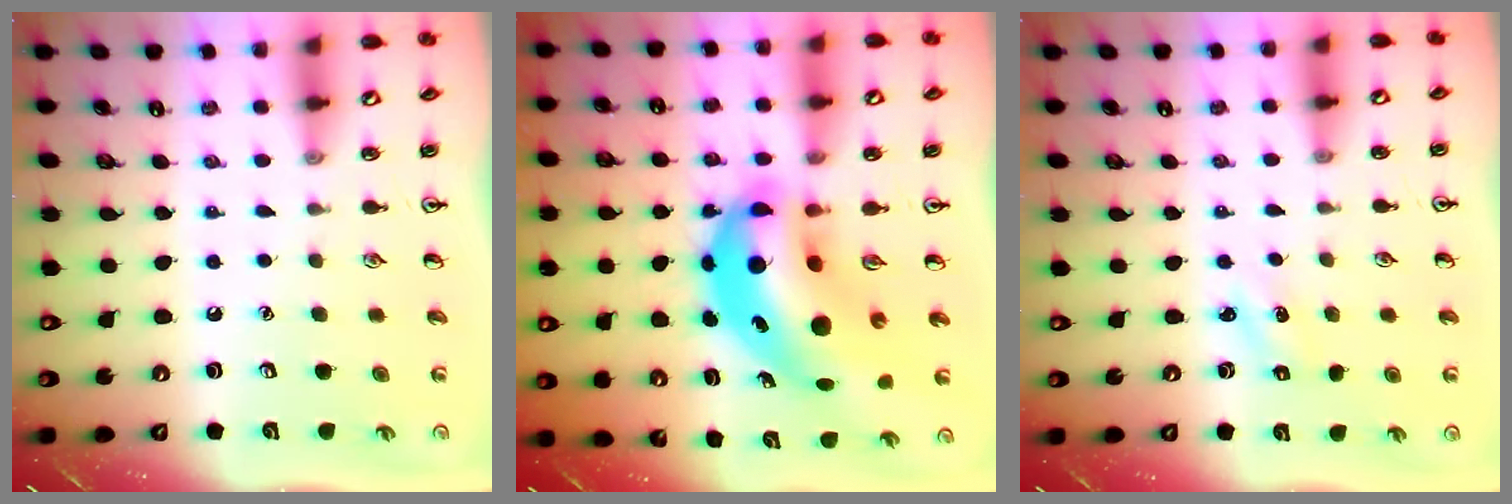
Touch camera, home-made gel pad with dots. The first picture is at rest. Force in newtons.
{"total": 14.2, "press": 13.6, "slide": 4.1}
{"total": 1.3, "press": 1.2, "slide": 0.5}